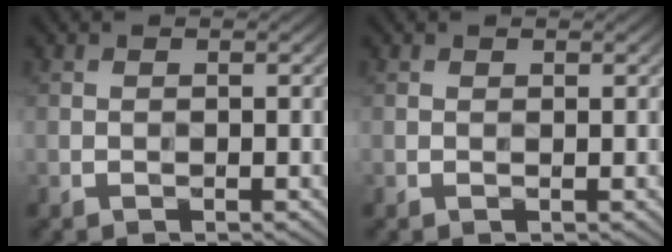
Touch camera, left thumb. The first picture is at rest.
{"total": 0.0}